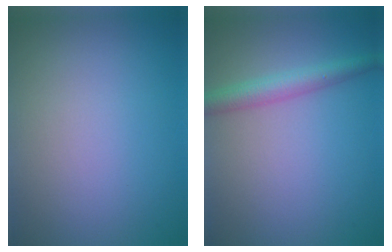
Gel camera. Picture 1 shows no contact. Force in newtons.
{"total": 3.0, "press": 3.0, "slide": 0.1}